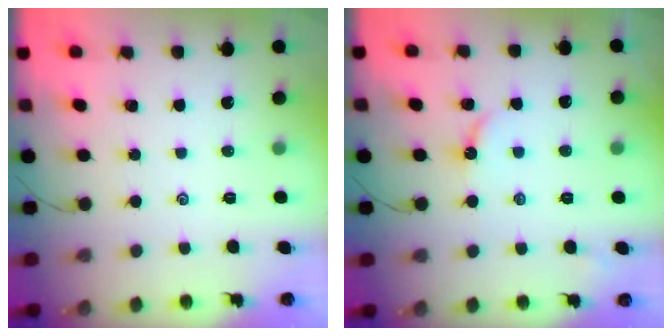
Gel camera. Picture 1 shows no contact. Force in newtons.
{"total": 3.4, "press": 3.4, "slide": 0.3}